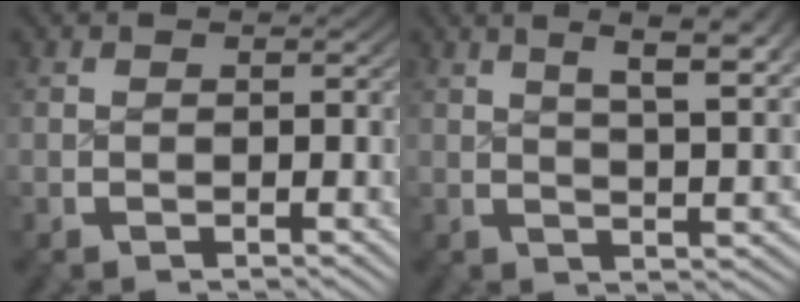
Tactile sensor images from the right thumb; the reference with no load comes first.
{"total": 6.6, "force": [3.6, 2.0, 5.1], "torque": [-0.060, 0.019, 0.053]}